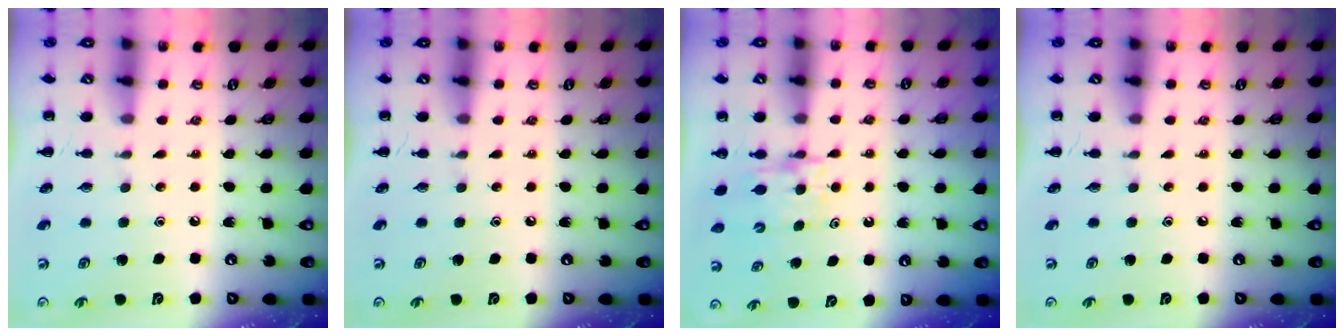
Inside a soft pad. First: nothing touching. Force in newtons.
{"total": 0.0}
{"total": 4.5, "press": 4.5, "slide": 0.5}
{"total": 0.0}